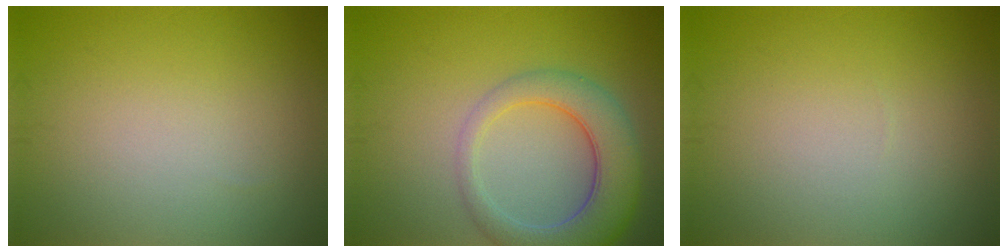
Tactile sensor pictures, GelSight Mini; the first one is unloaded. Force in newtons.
{"total": 6.3, "press": 6.3, "slide": 0.6}
{"total": 0.0}